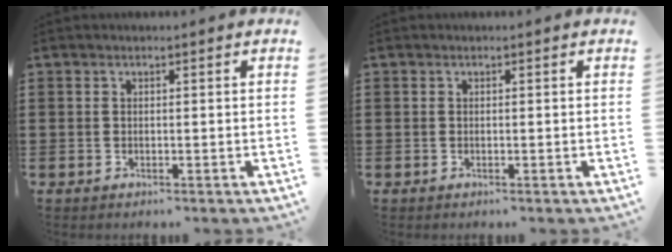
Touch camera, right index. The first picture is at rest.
{"total": 0.0}